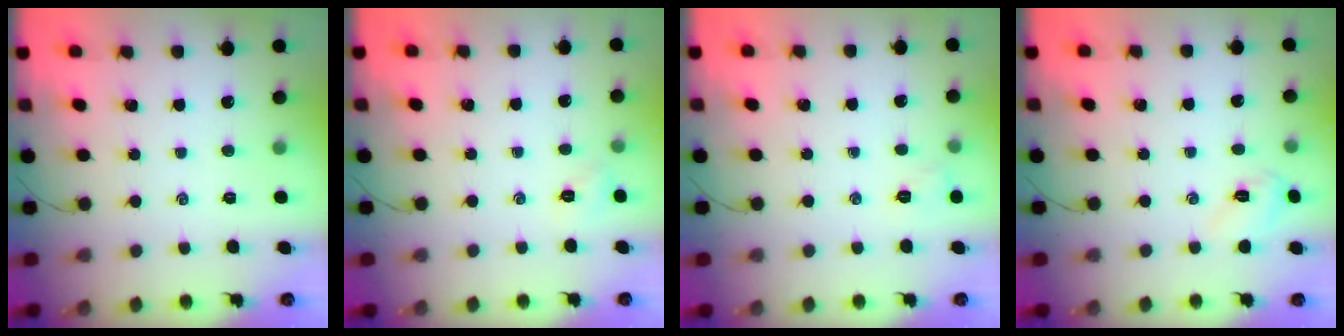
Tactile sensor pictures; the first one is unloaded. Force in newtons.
{"total": 2.1, "press": 2.1, "slide": 0.6}
{"total": 5.1, "press": 5.0, "slide": 1.2}
{"total": 3.9, "press": 3.8, "slide": 1.0}